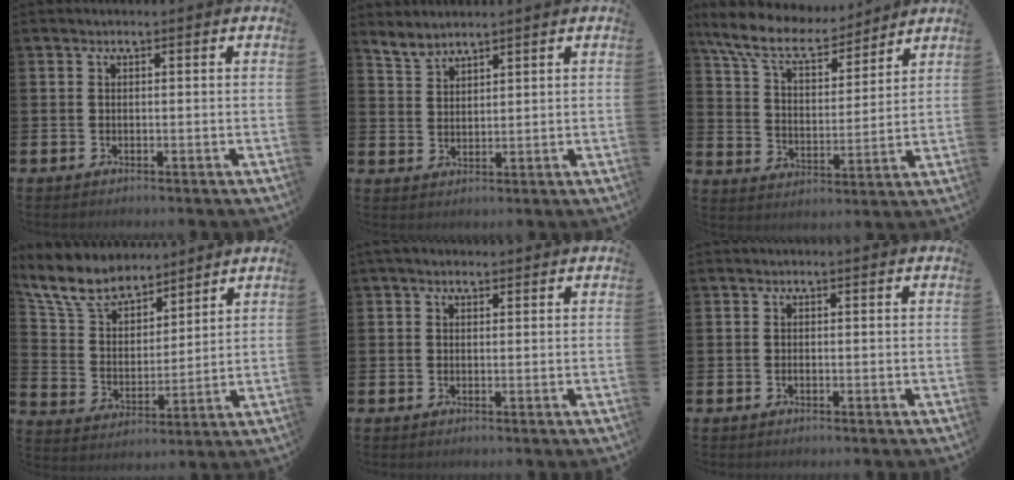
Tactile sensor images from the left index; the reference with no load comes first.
{"total": 3.1, "force": [3.1, 0.4, 0.2], "torque": [-0.018, -0.012, 0.059]}
{"total": 10.0, "force": [8.7, 2.9, 3.8], "torque": [-0.116, -0.047, 0.157]}
{"total": 8.6, "force": [7.7, 3.1, 2.2], "torque": [-0.086, -0.040, 0.142]}
{"total": 1.6, "force": [1.2, 0.9, 0.6], "torque": [0.004, 0.003, 0.017]}
{"total": 0.0}